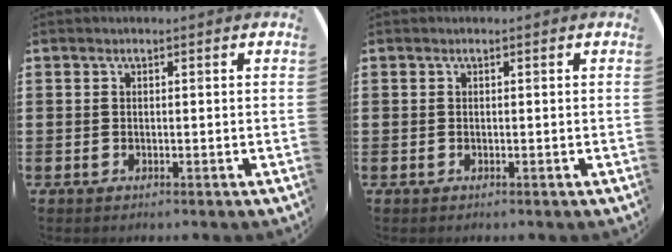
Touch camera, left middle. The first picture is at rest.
{"total": 0.0}